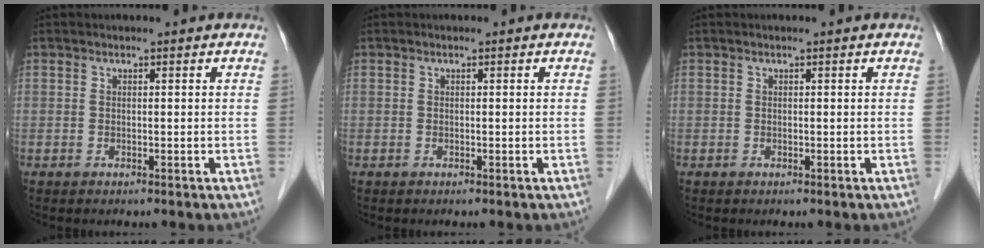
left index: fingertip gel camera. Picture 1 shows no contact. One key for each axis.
{"total": 0.0}
{"total": 0.0}